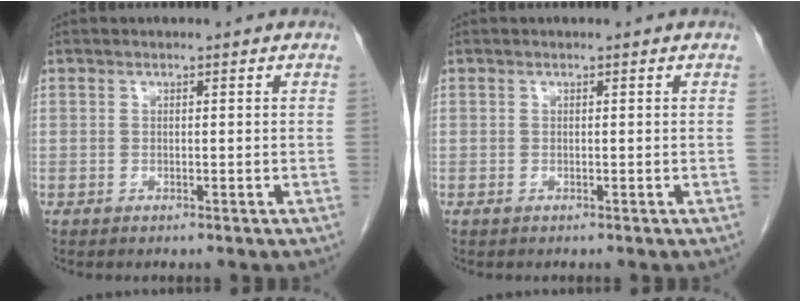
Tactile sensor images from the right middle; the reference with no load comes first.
{"total": 0.0}